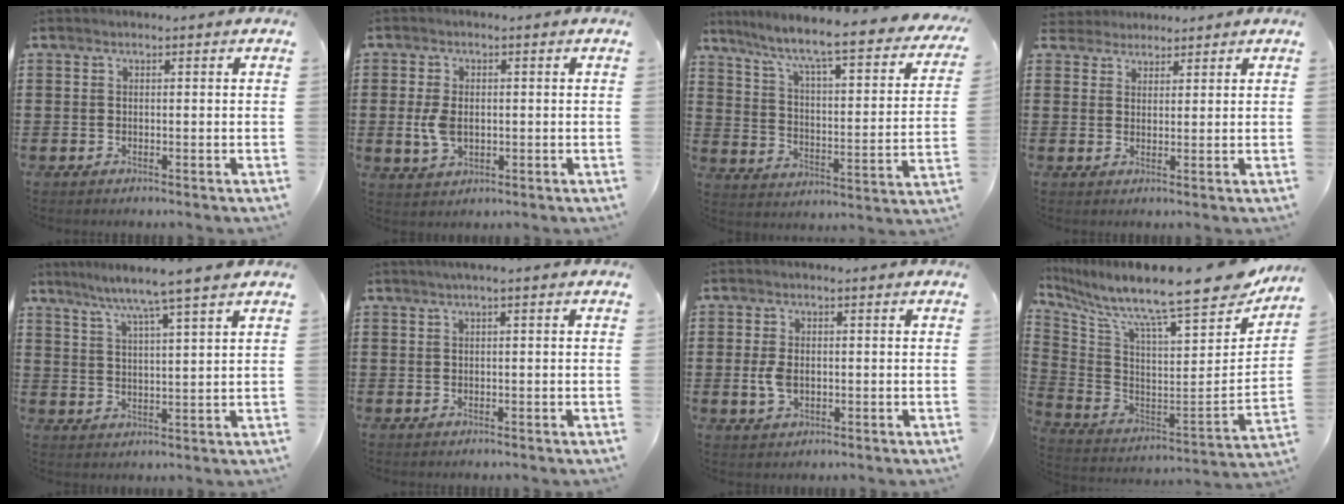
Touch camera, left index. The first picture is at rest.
{"total": 4.7, "force": [0.0, 2.9, 3.7], "torque": [-0.094, 0.000, -0.005]}
{"total": 7.0, "force": [5.6, -0.3, 4.2], "torque": [-0.104, -0.054, 0.083]}
{"total": 2.4, "force": [2.1, 1.1, -0.4], "torque": [-0.003, 0.005, 0.040]}
{"total": 6.2, "force": [5.1, -1.3, 3.3], "torque": [-0.080, -0.025, 0.085]}
{"total": 1.0, "force": [0.2, -0.1, 1.0], "torque": [-0.015, -0.004, 0.005]}
{"total": 3.6, "force": [-0.2, 2.1, 2.9], "torque": [-0.078, -0.004, -0.008]}
{"total": 12.4, "force": [10.2, 0.5, 7.0], "torque": [-0.148, -0.091, 0.159]}